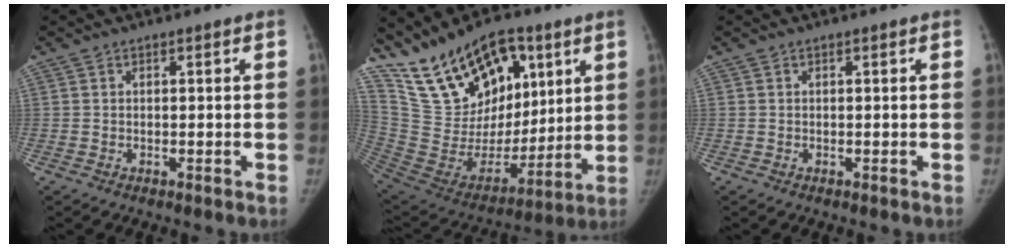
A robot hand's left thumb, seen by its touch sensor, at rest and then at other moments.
{"total": 24.3, "force": [14.0, 13.3, 14.7], "torque": [-0.219, -0.039, 0.265]}
{"total": 0.0}